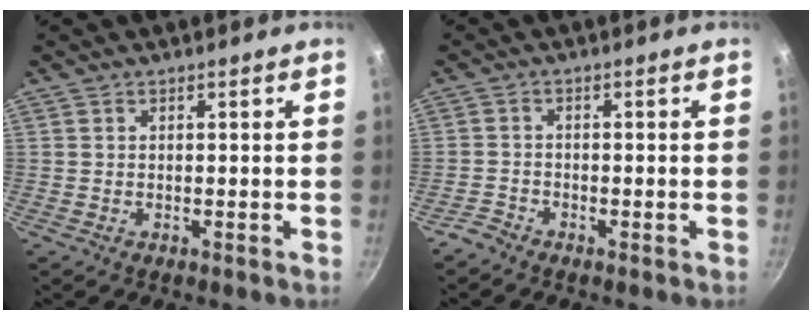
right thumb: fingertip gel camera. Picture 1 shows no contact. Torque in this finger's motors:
{"motor_torque": [0.57, -0.35, 0.26, -0.04, 0.00]}